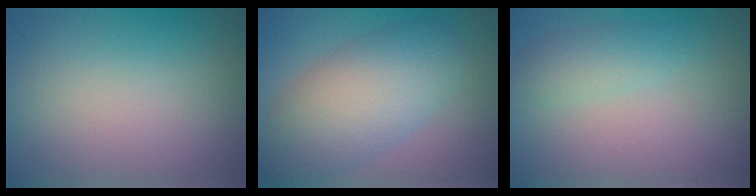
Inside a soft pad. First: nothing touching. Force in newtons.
{"total": 7.1, "press": 7.1, "slide": 0.2}
{"total": 1.8, "press": 1.8, "slide": 0.1}